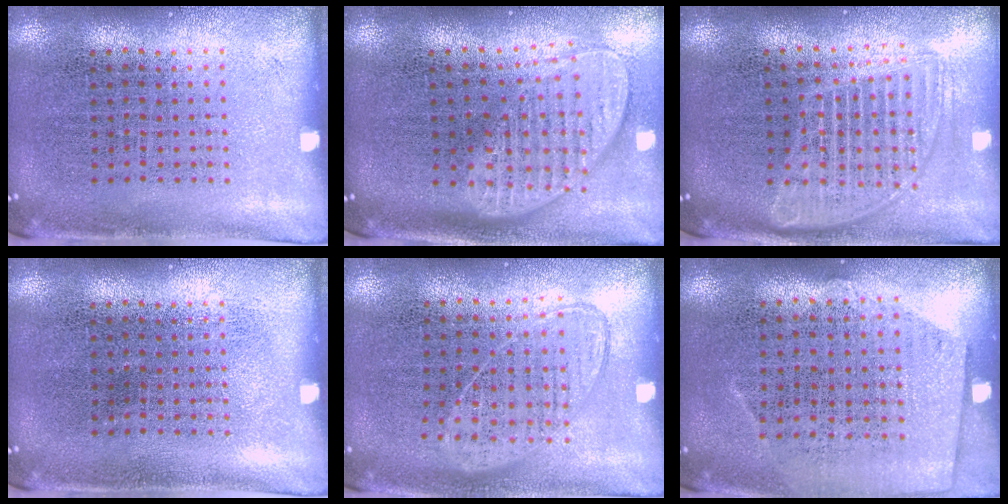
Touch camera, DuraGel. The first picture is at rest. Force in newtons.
{"total": 2.0, "press": 1.5, "slide": 1.2}
{"total": 1.7, "press": 1.4, "slide": 0.9}
{"total": 0.0}
{"total": 0.9, "press": 0.8, "slide": 0.4}
{"total": 0.6, "press": 0.2, "slide": 0.6}